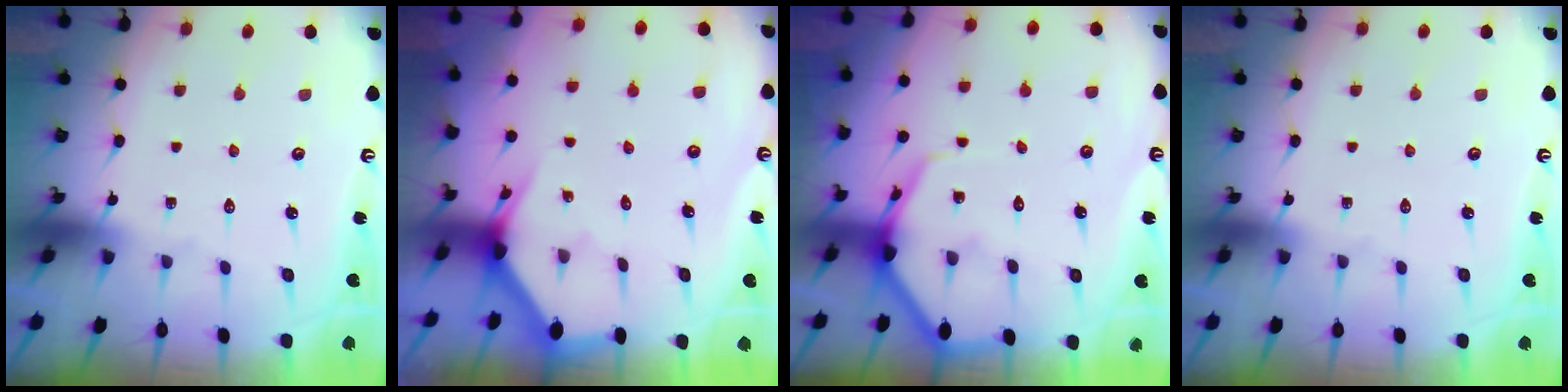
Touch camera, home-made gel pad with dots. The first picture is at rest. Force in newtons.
{"total": 2.9, "press": 2.9, "slide": 0.1}
{"total": 7.3, "press": 7.3, "slide": 0.7}
{"total": 0.0}